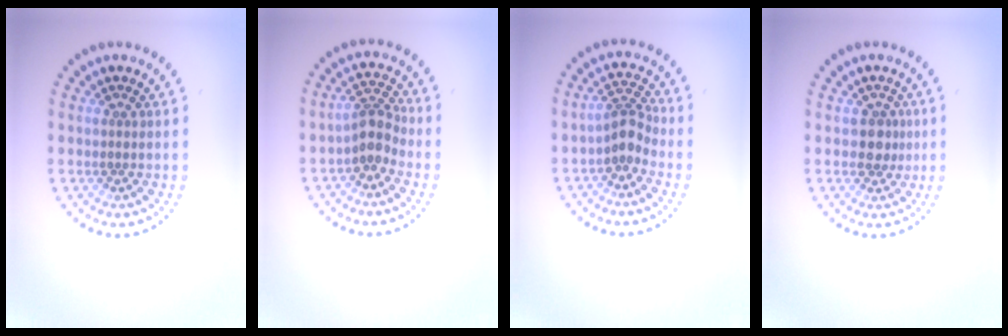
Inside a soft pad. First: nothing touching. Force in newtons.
{"total": 2.7, "press": 2.1, "slide": 1.7}
{"total": 2.5, "press": 1.9, "slide": 1.7}
{"total": 2.0, "press": 1.7, "slide": 1.0}